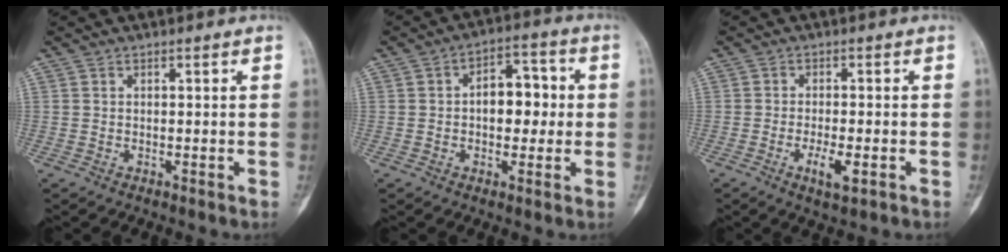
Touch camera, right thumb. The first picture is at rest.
{"total": 8.8, "force": [0.2, 5.5, 6.9], "torque": [-0.065, 0.023, -0.005]}
{"total": 4.6, "force": [-1.8, 1.4, 4.0], "torque": [-0.074, -0.001, -0.027]}